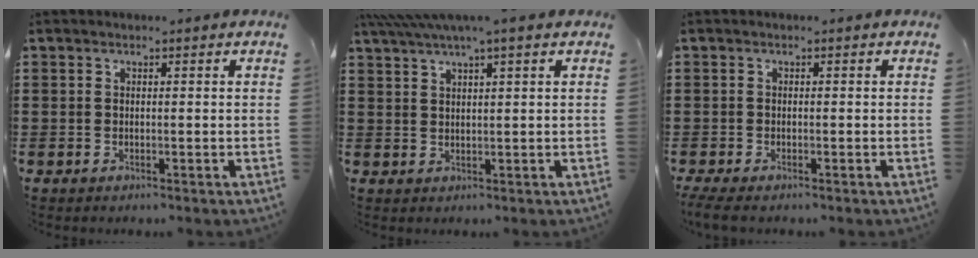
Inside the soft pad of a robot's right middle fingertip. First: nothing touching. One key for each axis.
{"total": 4.2, "fx": 3.1, "fy": -0.3, "fz": 2.8, "tx": -0.061, "ty": 0.001, "tz": 0.058}
{"total": 1.1, "fx": -0.9, "fy": 0.0, "fz": 0.6, "tx": -0.019, "ty": -0.007, "tz": -0.018}